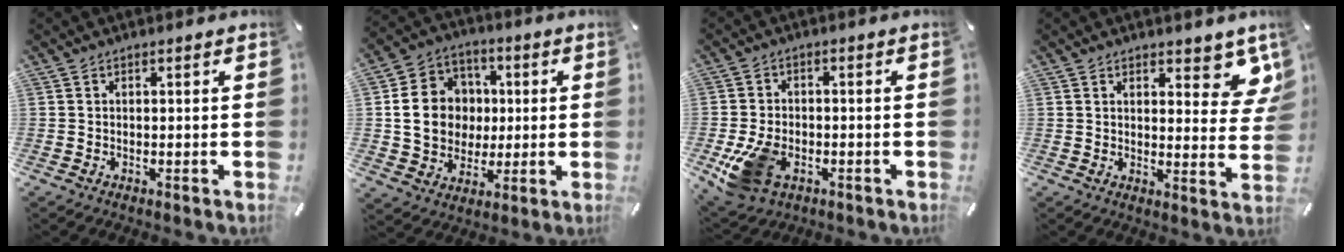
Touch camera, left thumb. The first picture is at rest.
{"total": 14.3, "force": [1.0, 12.7, 6.4], "torque": [-0.117, 0.010, 0.023]}
{"total": 10.1, "force": [-3.5, 6.8, 6.6], "torque": [-0.151, 0.003, -0.059]}
{"total": 8.6, "force": [6.0, 4.0, 4.6], "torque": [-0.042, -0.044, 0.104]}